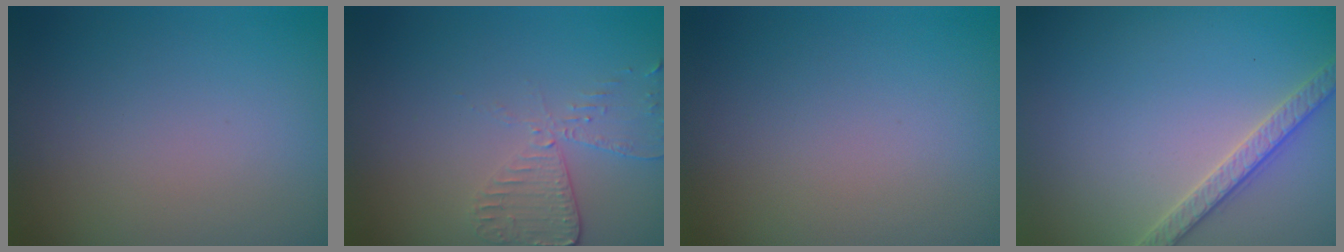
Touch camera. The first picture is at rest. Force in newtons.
{"total": 2.9, "press": 2.6, "slide": 1.4}
{"total": 0.0}
{"total": 2.7, "press": 2.7, "slide": 0.1}